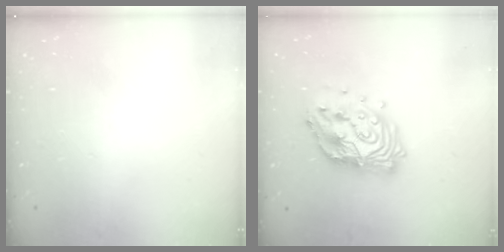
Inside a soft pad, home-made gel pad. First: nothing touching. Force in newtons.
{"total": 15.9, "press": 15.9, "slide": 1.1}